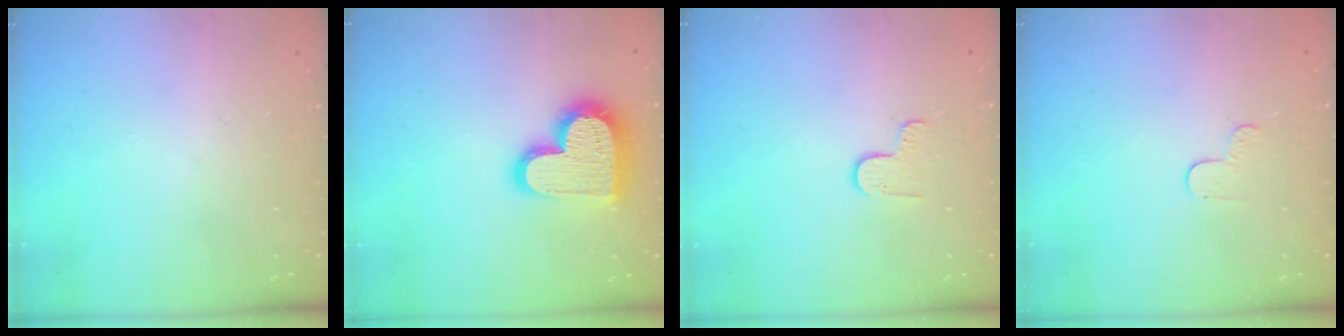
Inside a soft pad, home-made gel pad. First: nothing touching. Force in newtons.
{"total": 18.1, "press": 18.0, "slide": 1.1}
{"total": 4.1, "press": 4.1, "slide": 0.5}
{"total": 4.7, "press": 4.6, "slide": 0.5}